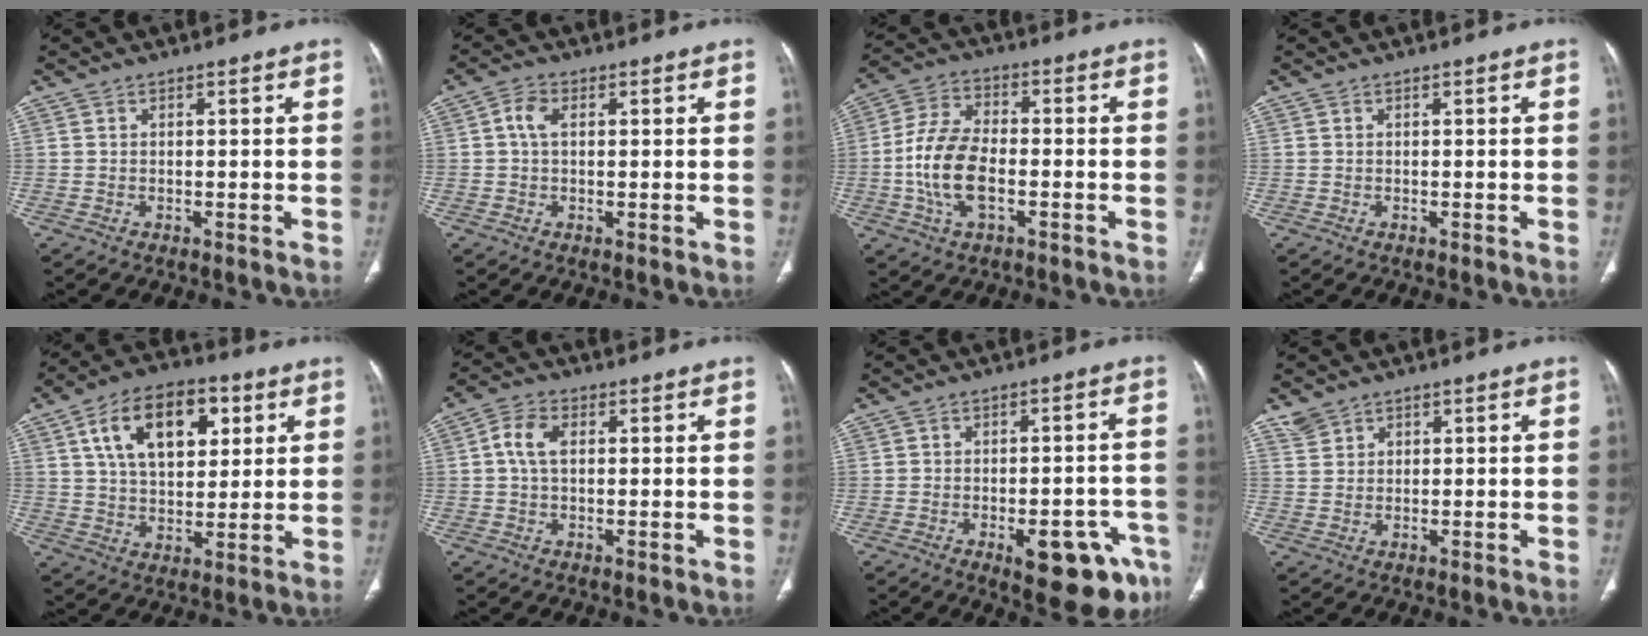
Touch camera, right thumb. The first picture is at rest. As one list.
[{"total": 3.3, "force": [0.7, 1.9, 2.6], "torque": [-0.055, 0.003, 0.010]}, {"total": 11.7, "force": [-2.5, 6.5, 9.5], "torque": [-0.190, 0.020, -0.049]}, {"total": 0.0}, {"total": 16.6, "force": [6.0, 9.7, 12.0], "torque": [-0.162, -0.004, 0.100]}, {"total": 5.2, "force": [1.0, 3.1, 4.0], "torque": [-0.081, 0.010, 0.014]}, {"total": 13.0, "force": [-6.7, 5.0, 9.9], "torque": [-0.079, 0.034, -0.076]}, {"total": 2.6, "force": [1.8, 1.8, 0.4], "torque": [0.004, -0.003, 0.033]}]